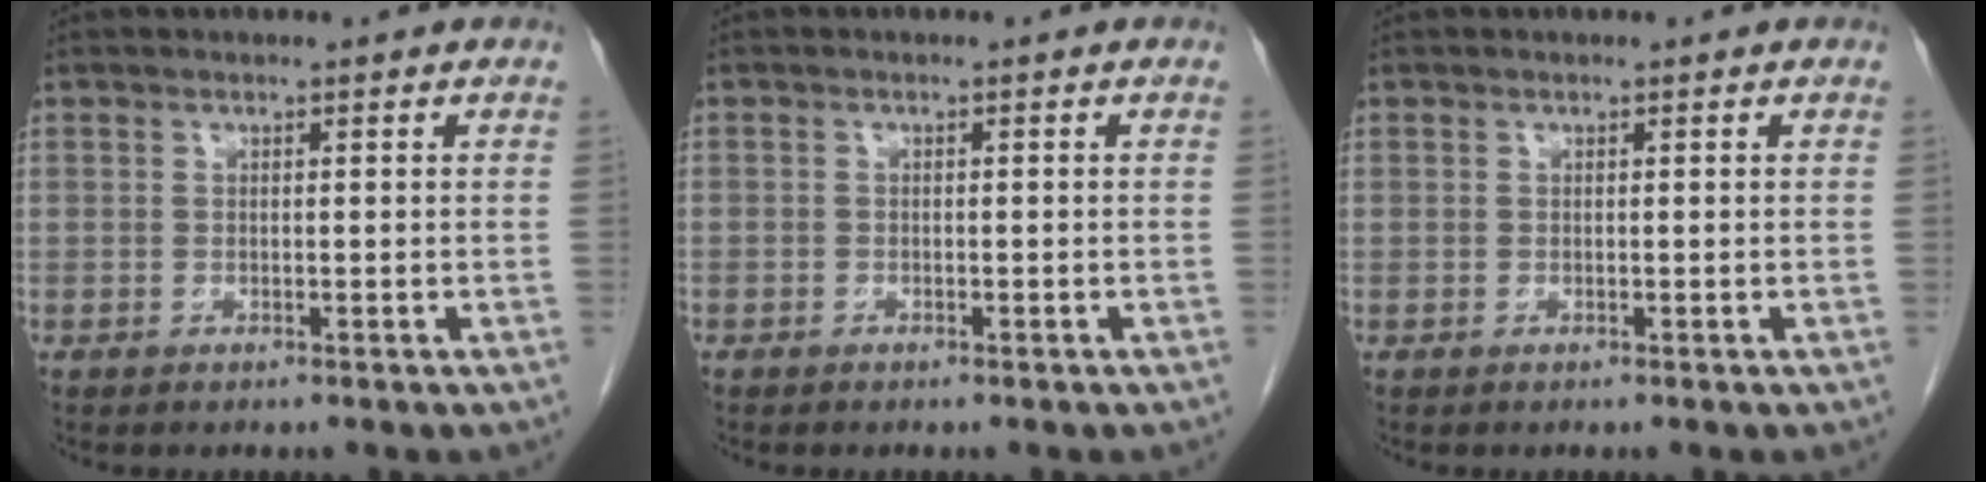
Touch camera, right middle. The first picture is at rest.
{"total": 0.5, "force": [-0.4, 0.3, 0.0], "torque": [-0.001, 0.003, -0.010]}
{"total": 0.0}